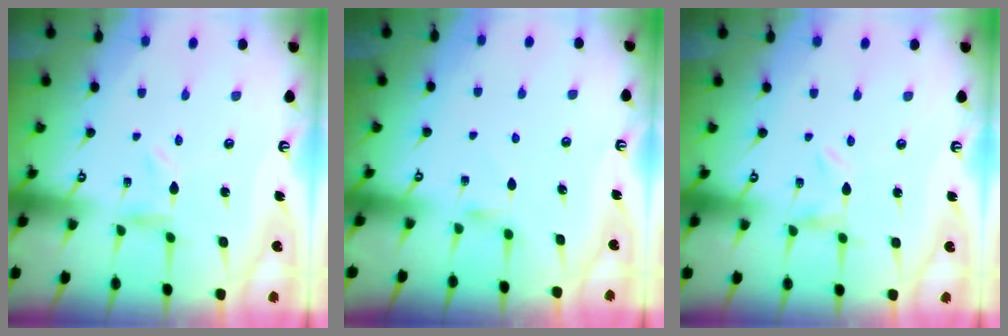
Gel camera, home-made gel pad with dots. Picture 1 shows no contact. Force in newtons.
{"total": 2.8, "press": 2.7, "slide": 0.6}
{"total": 0.0}